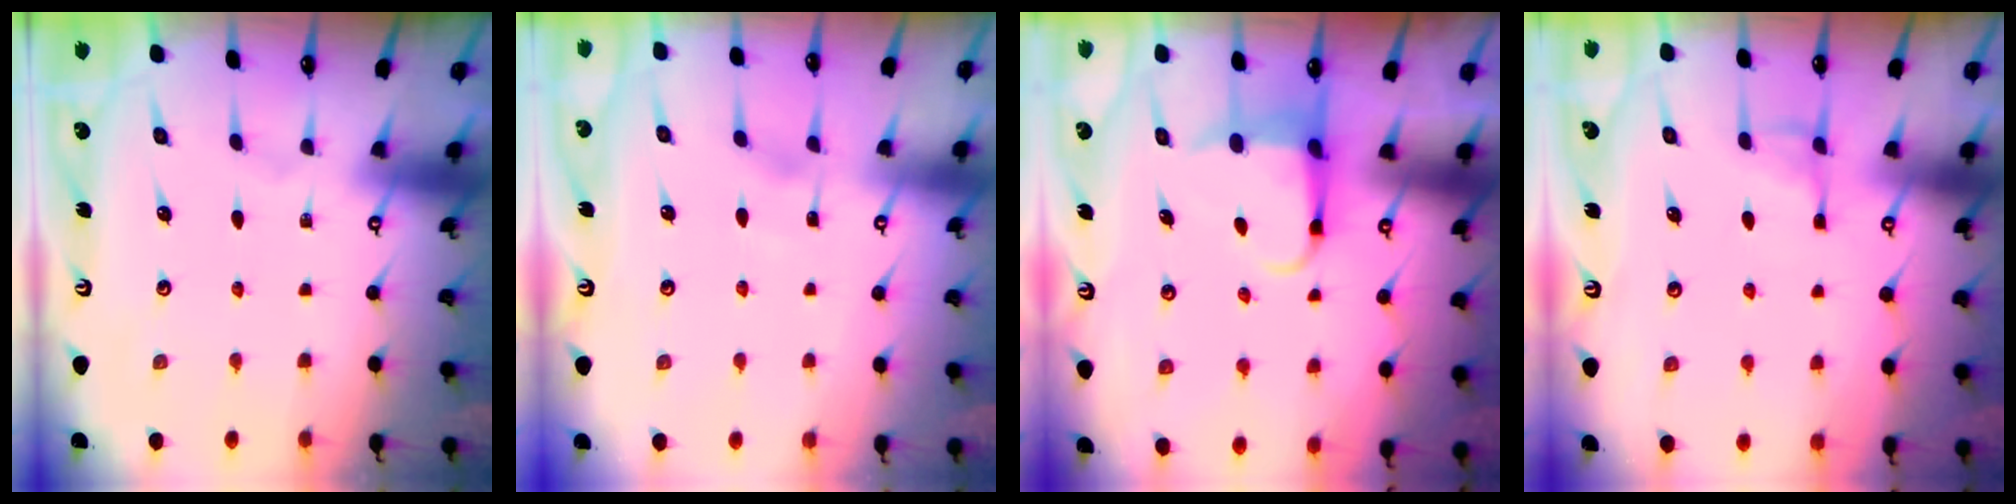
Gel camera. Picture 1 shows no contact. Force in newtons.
{"total": 3.0, "press": 2.9, "slide": 0.3}
{"total": 4.0, "press": 4.0, "slide": 0.5}
{"total": 4.8, "press": 4.7, "slide": 0.7}